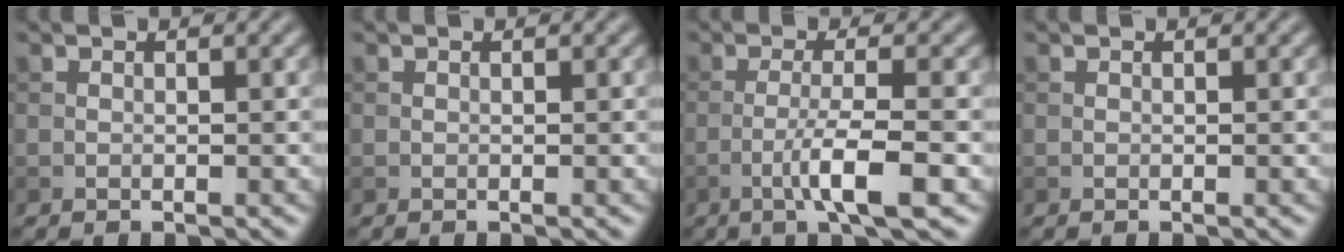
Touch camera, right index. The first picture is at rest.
{"total": 0.0}
{"total": 4.7, "force": [-1.9, 0.5, 4.3], "torque": [-0.075, 0.007, -0.039]}
{"total": 0.0}